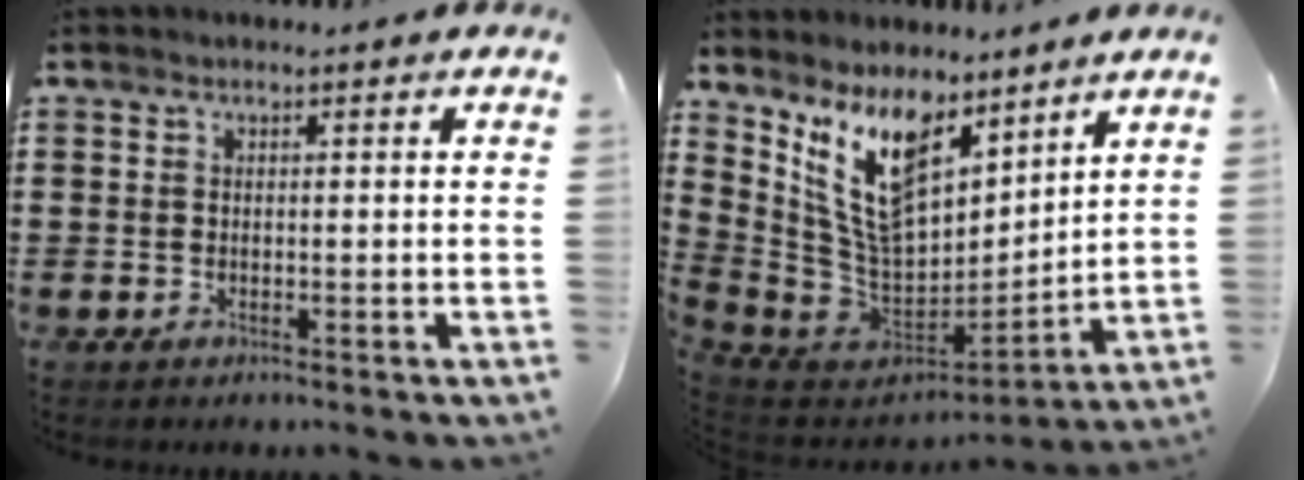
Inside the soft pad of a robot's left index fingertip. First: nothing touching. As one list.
[{"total": 12.9, "force": [7.4, 6.6, 8.2], "torque": [-0.211, -0.036, 0.141]}]